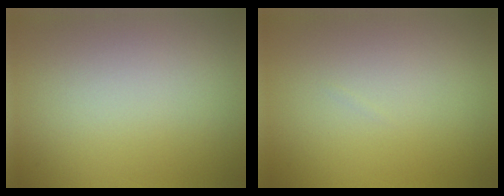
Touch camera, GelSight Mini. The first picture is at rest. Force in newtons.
{"total": 0.0}